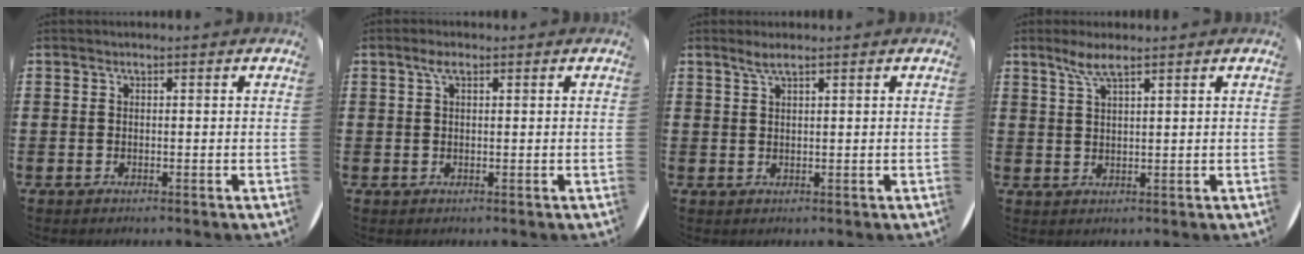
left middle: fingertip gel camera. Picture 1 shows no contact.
{"total": 1.9, "force": [0.9, 0.7, 1.5], "torque": [-0.032, 0.005, 0.015]}
{"total": 1.9, "force": [1.4, 0.1, 1.3], "torque": [-0.026, 0.003, 0.024]}
{"total": 3.7, "force": [2.6, 0.4, 2.7], "torque": [-0.059, 0.005, 0.045]}